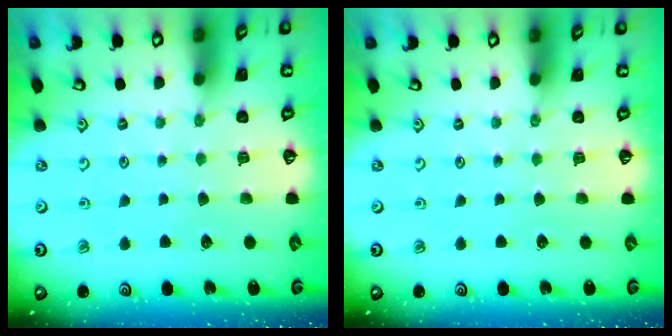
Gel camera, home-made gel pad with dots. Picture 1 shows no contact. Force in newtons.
{"total": 0.0}